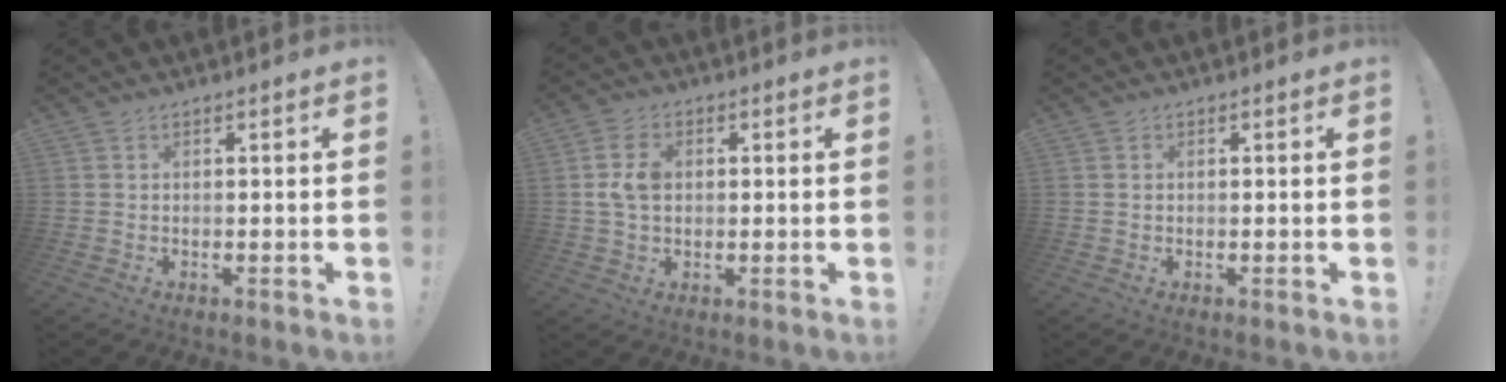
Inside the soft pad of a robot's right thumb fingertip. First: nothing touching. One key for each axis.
{"total": 7.5, "fx": 1.1, "fy": 5.1, "fz": 5.3, "tx": -0.105, "ty": 0.001, "tz": 0.018}
{"total": 0.6, "fx": 0.2, "fy": 0.6, "fz": 0.0, "tx": -0.002, "ty": 0.004, "tz": 0.003}